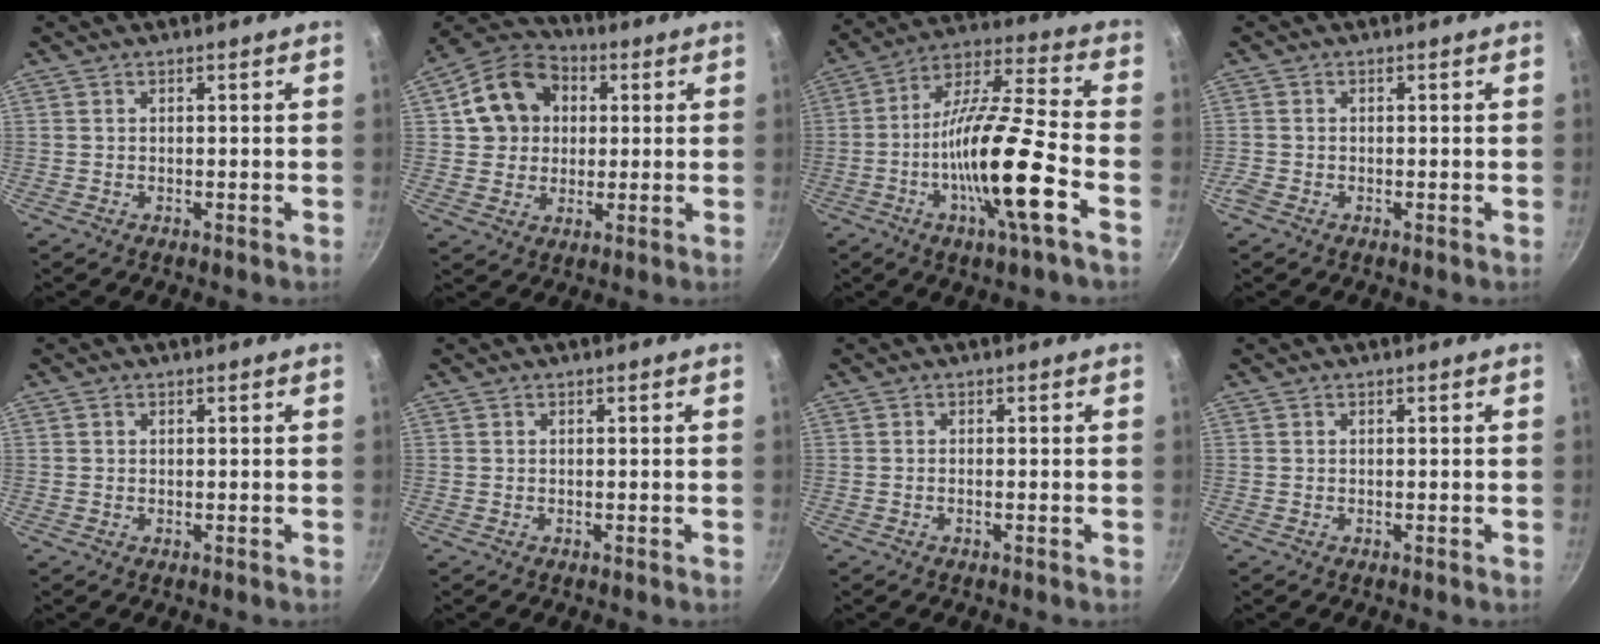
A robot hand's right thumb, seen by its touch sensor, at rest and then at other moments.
{"total": 12.8, "force": [2.8, 10.8, 6.3], "torque": [-0.086, 0.017, 0.036]}
{"total": 18.9, "force": [-6.2, 2.7, 17.6], "torque": [-0.305, 0.037, -0.125]}
{"total": 1.3, "force": [-0.7, 0.9, 0.5], "torque": [-0.013, 0.000, -0.019]}
{"total": 0.6, "force": [0.2, 0.5, 0.2], "torque": [-0.002, 0.002, 0.002]}
{"total": 0.0}
{"total": 0.6, "force": [-0.3, 0.0, 0.5], "torque": [-0.013, 0.004, -0.008]}
{"total": 0.0}